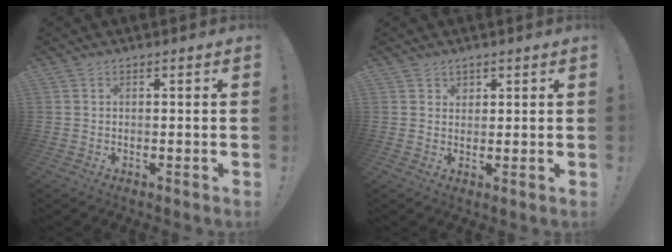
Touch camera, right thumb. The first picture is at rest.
{"total": 2.1, "force": [1.5, 1.5, 0.3], "torque": [-0.002, -0.010, 0.027]}